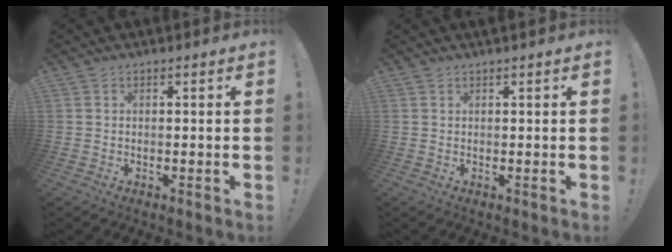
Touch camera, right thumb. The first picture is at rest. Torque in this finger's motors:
{"motor_torque": [-0.07, -0.11, 0.02, 0.22, -0.03]}